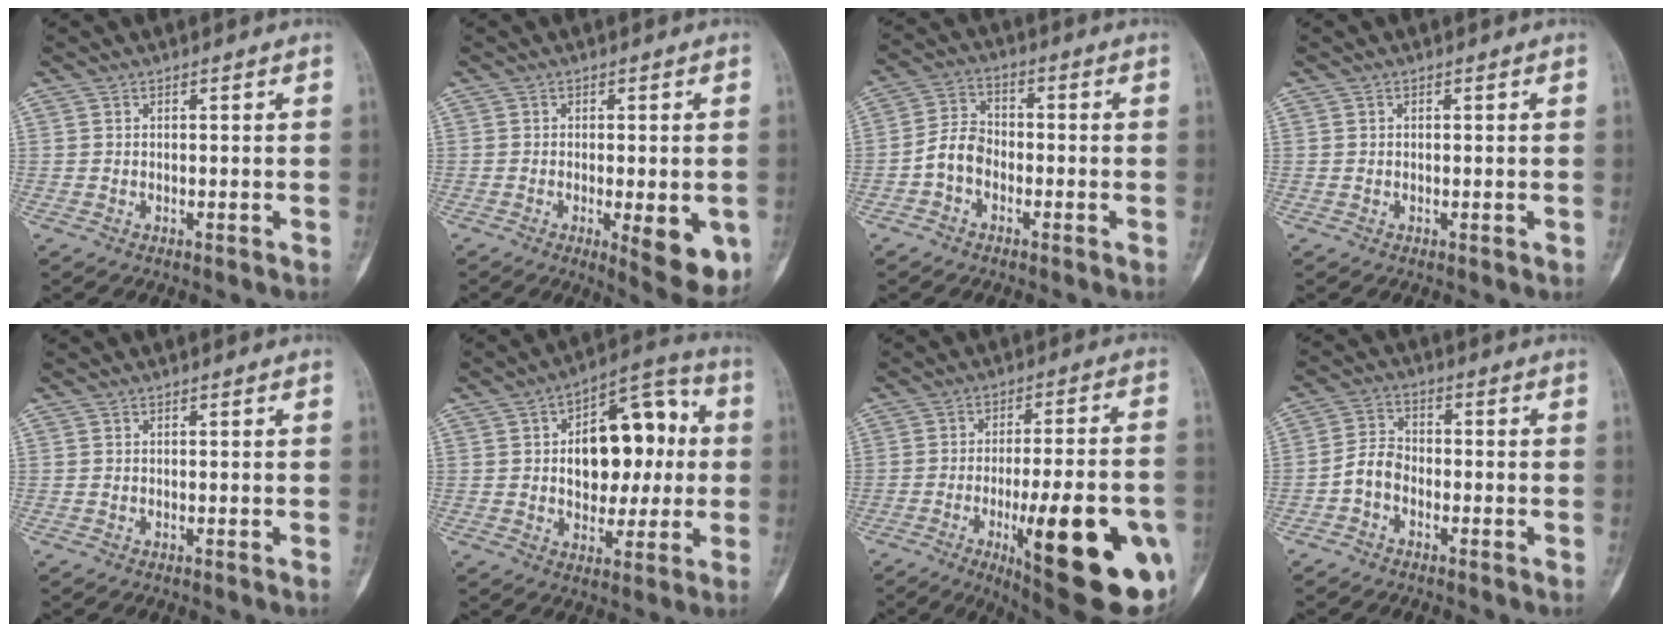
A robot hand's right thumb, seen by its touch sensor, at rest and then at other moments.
{"total": 9.6, "force": [-2.6, 3.1, 8.7], "torque": [-0.100, -0.016, -0.029]}
{"total": 5.9, "force": [-2.1, 4.4, 3.4], "torque": [-0.053, 0.025, -0.050]}
{"total": 0.0}
{"total": 0.0}
{"total": 17.4, "force": [1.8, 10.4, 13.8], "torque": [-0.150, 0.028, 0.027]}
{"total": 25.8, "force": [-8.5, 6.8, 23.4], "torque": [-0.268, 0.002, -0.103]}
{"total": 4.5, "force": [-2.0, 3.2, 2.6], "torque": [-0.041, 0.021, -0.049]}